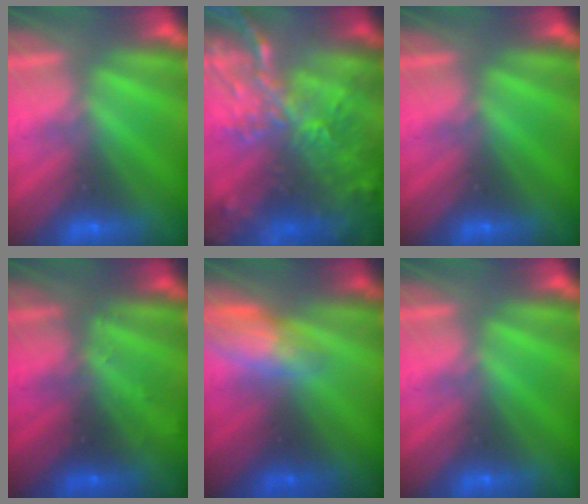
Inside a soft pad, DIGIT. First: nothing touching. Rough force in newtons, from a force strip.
{"total": 9.4}
{"total": 0.0}
{"total": 2.4}
{"total": 2.7}
{"total": 0.0}